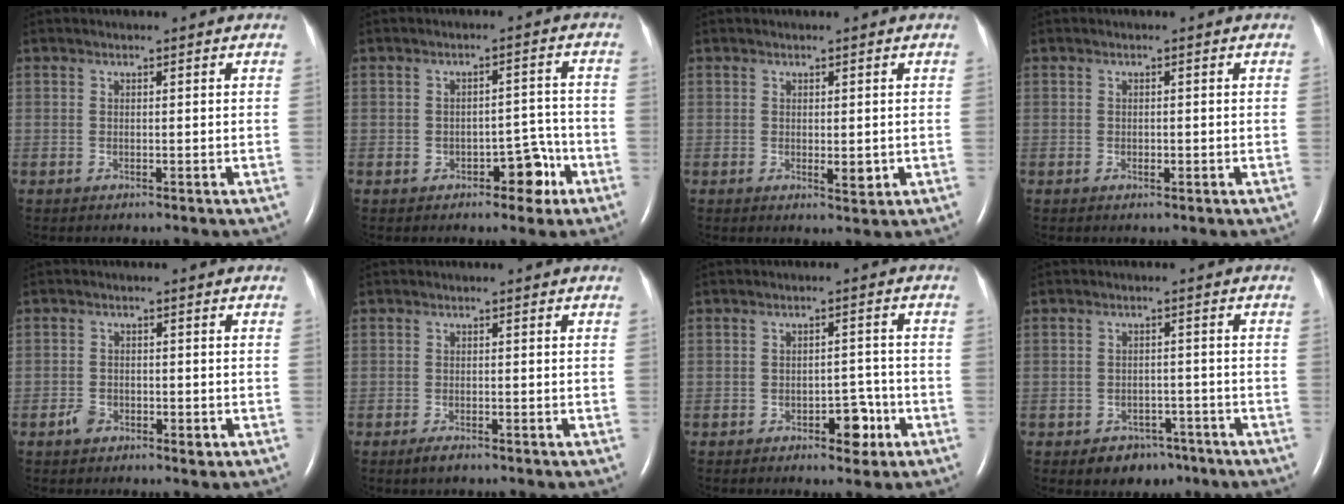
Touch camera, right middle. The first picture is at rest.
{"total": 4.8, "force": [-2.5, 2.6, 3.1], "torque": [-0.034, 0.021, -0.029]}
{"total": 1.8, "force": [-0.1, 0.6, 1.7], "torque": [-0.027, -0.005, 0.003]}
{"total": 0.6, "force": [-0.2, 0.3, 0.5], "torque": [-0.011, 0.000, -0.002]}
{"total": 2.7, "force": [-1.3, 1.8, 1.5], "torque": [-0.029, 0.002, -0.020]}
{"total": 1.7, "force": [-1.2, 0.4, 1.1], "torque": [-0.028, -0.004, -0.019]}
{"total": 4.2, "force": [-2.3, 2.1, 2.9], "torque": [-0.034, 0.010, -0.028]}
{"total": 4.7, "force": [-3.1, 3.3, 1.4], "torque": [-0.017, 0.011, -0.034]}